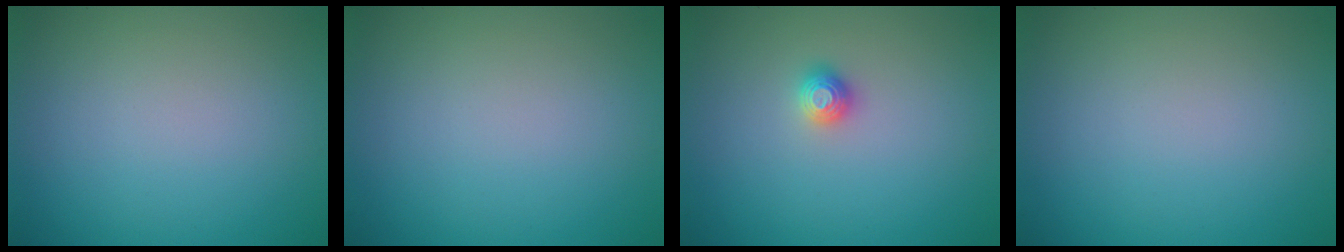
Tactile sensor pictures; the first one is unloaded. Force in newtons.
{"total": 0.0}
{"total": 1.2, "press": 1.1, "slide": 0.3}
{"total": 0.0}